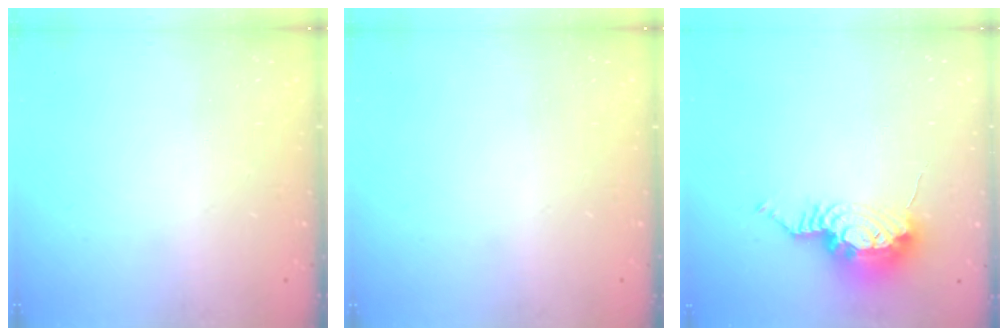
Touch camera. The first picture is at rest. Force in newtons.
{"total": 0.0}
{"total": 10.8, "press": 10.4, "slide": 2.8}